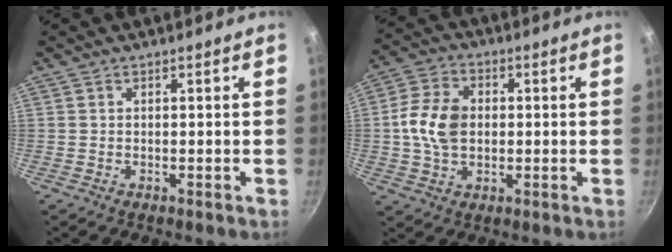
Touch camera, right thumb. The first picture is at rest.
{"total": 10.2, "force": [0.2, 7.3, 7.2], "torque": [-0.126, 0.015, -0.005]}